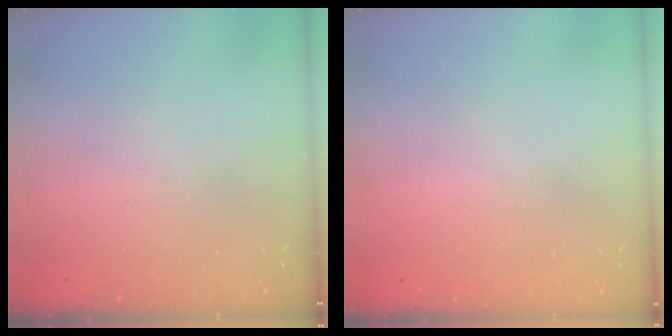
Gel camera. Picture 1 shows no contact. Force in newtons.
{"total": 1.4, "press": 1.3, "slide": 0.2}